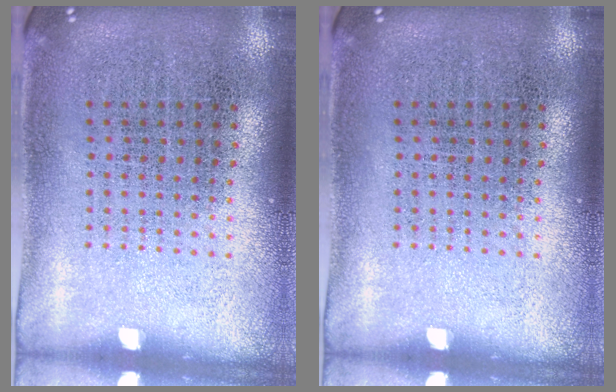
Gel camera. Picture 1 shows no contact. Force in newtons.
{"total": 0.0}